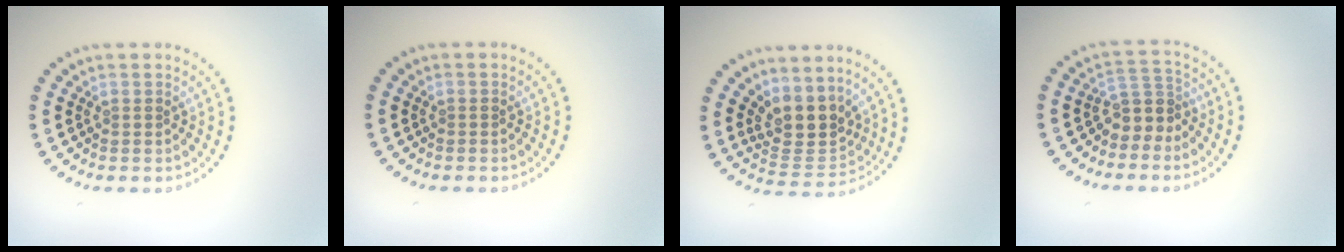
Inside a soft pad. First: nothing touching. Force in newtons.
{"total": 0.0}
{"total": 3.8, "press": 3.0, "slide": 2.3}
{"total": 2.9, "press": 2.0, "slide": 2.0}